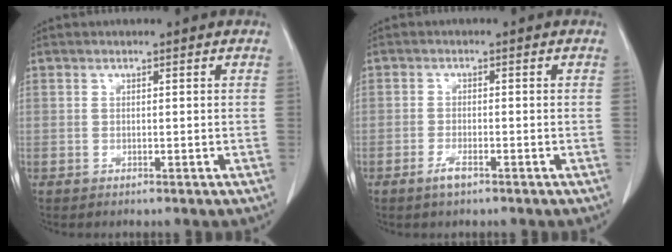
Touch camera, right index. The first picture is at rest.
{"total": 2.2, "force": [-1.4, 0.5, 1.6], "torque": [-0.035, -0.002, -0.026]}